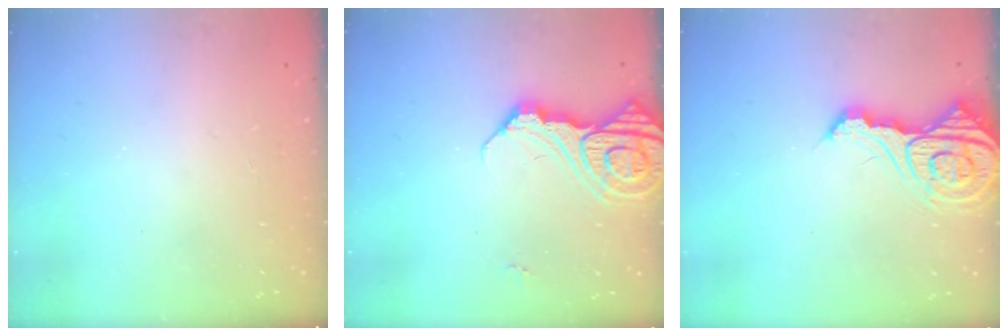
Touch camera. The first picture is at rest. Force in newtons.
{"total": 13.1, "press": 13.1, "slide": 1.4}
{"total": 14.4, "press": 14.3, "slide": 1.4}